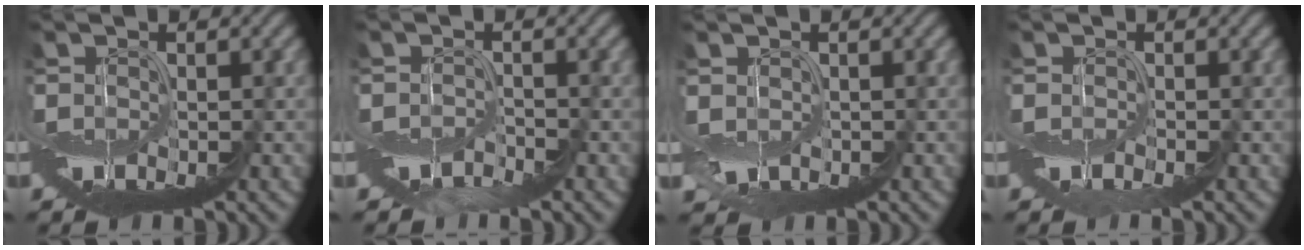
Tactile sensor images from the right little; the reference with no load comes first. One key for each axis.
{"total": 1.1, "fx": -1.0, "fy": 0.0, "fz": -0.4, "tx": 0.007, "ty": -0.004, "tz": -0.019}
{"total": 1.1, "fx": 0.8, "fy": 0.3, "fz": 0.6, "tx": -0.017, "ty": -0.001, "tz": 0.012}
{"total": 1.0, "fx": 0.0, "fy": -0.5, "fz": -0.8, "tx": 0.013, "ty": 0.000, "tz": -0.002}